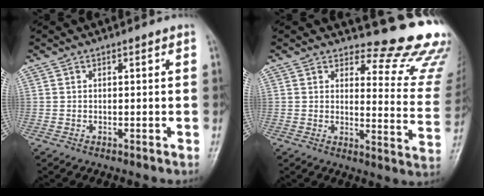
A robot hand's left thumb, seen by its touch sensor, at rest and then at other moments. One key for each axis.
{"total": 16.1, "fx": 15.2, "fy": 3.7, "fz": 3.9, "tx": 0.000, "ty": -0.170, "tz": 0.155}